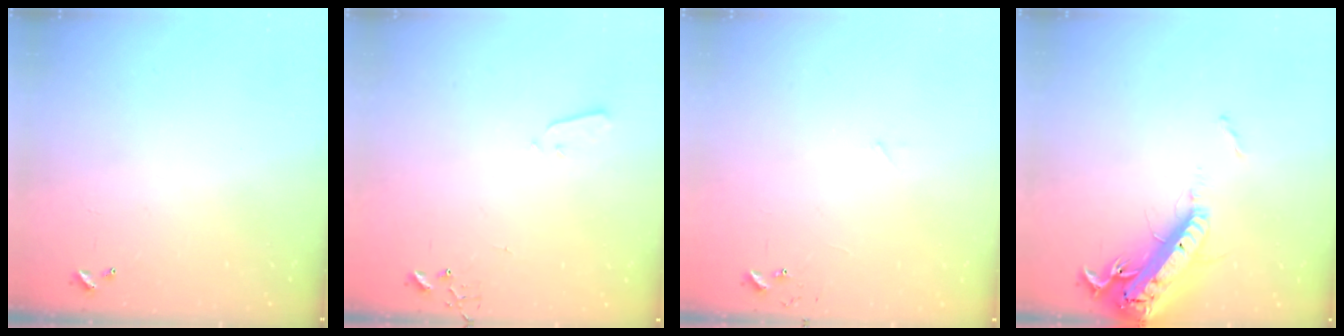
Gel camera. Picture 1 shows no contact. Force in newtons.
{"total": 2.9, "press": 2.8, "slide": 0.7}
{"total": 6.6, "press": 6.6, "slide": 0.5}
{"total": 19.7, "press": 19.2, "slide": 4.1}